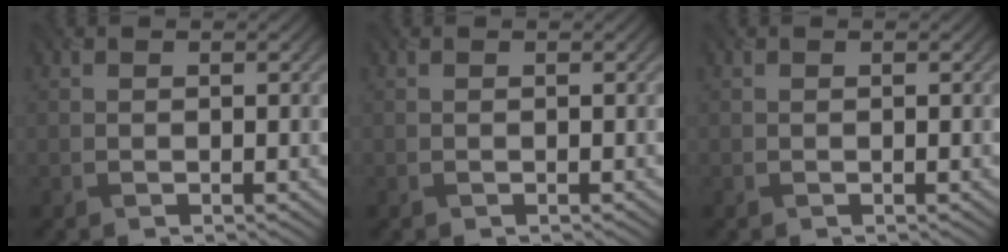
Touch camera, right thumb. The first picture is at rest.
{"total": 0.0}
{"total": 0.0}